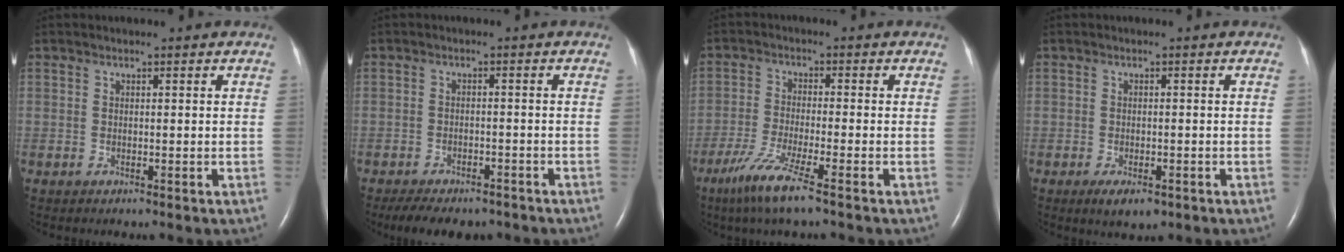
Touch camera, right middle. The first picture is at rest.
{"total": 10.5, "force": [-8.5, 4.2, 4.4], "torque": [-0.076, -0.003, -0.115]}
{"total": 7.3, "force": [-4.7, -0.2, 5.6], "torque": [-0.117, -0.022, -0.092]}
{"total": 3.5, "force": [-1.9, 1.5, 2.5], "torque": [-0.045, -0.004, -0.024]}